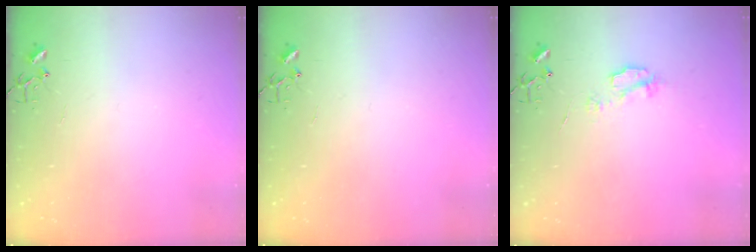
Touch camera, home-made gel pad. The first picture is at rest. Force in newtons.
{"total": 0.0}
{"total": 5.1, "press": 5.0, "slide": 0.7}